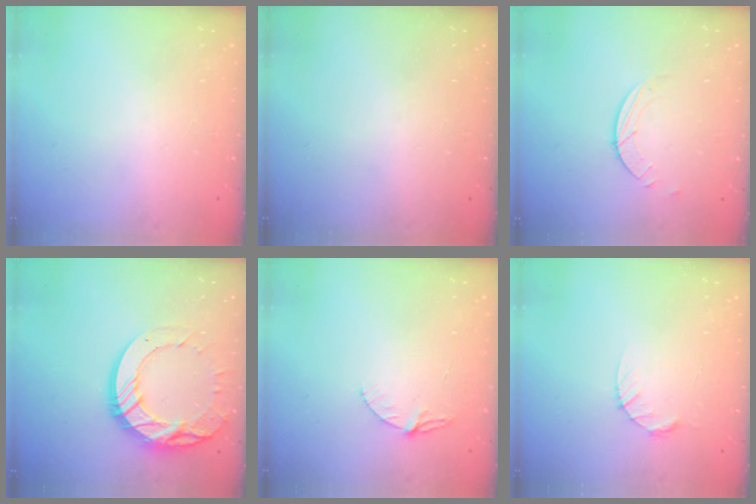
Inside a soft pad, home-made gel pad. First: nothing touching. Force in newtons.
{"total": 0.0}
{"total": 2.0, "press": 2.0, "slide": 0.2}
{"total": 17.3, "press": 17.2, "slide": 1.8}
{"total": 5.3, "press": 5.3, "slide": 0.5}
{"total": 3.7, "press": 3.6, "slide": 0.4}